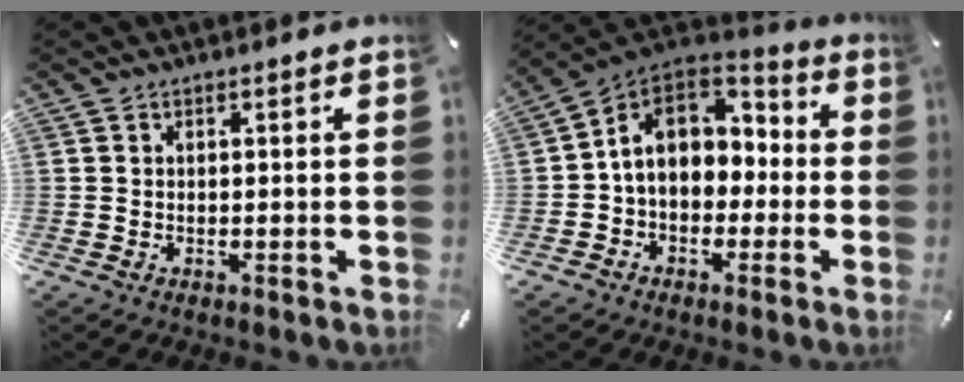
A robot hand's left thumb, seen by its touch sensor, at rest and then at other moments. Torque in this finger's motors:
{"motor_torque": [2.33, 2.68, 0.46, -0.15, 0.22]}